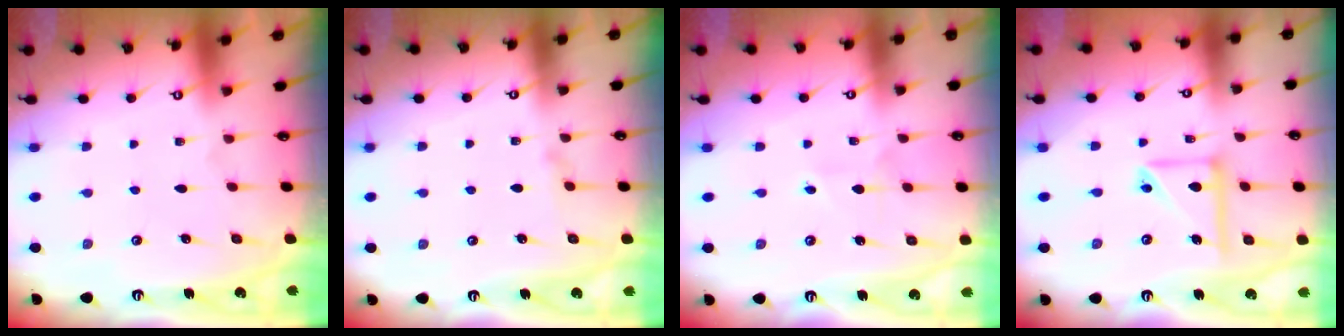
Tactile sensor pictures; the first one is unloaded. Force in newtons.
{"total": 0.0}
{"total": 2.8, "press": 2.7, "slide": 0.4}
{"total": 10.7, "press": 10.7, "slide": 1.4}